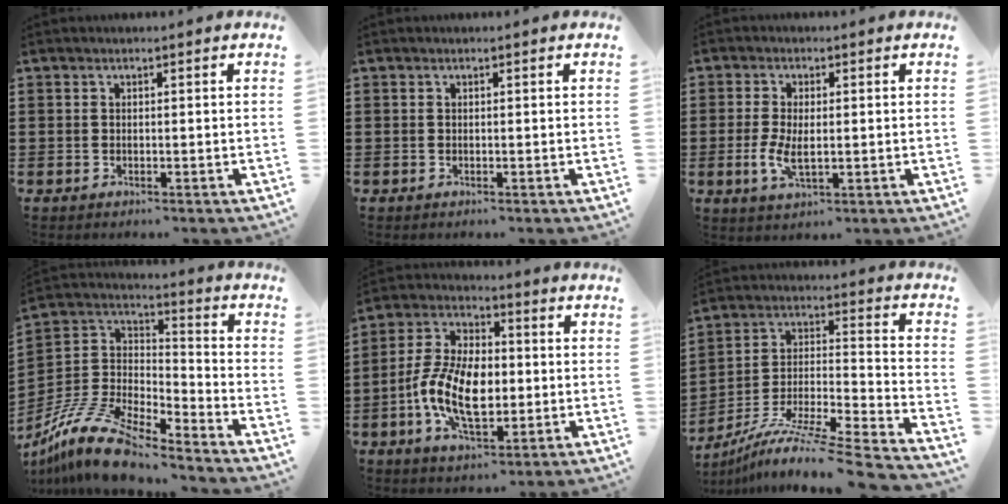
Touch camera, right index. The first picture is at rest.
{"total": 0.0}
{"total": 4.5, "force": [-0.3, 2.2, 3.9], "torque": [-0.085, -0.001, -0.008]}
{"total": 14.1, "force": [-11.8, 3.4, 6.8], "torque": [-0.149, 0.034, -0.233]}
{"total": 11.2, "force": [-2.1, 6.3, 9.0], "torque": [-0.210, 0.001, -0.043]}
{"total": 9.2, "force": [-7.6, 0.0, 5.1], "torque": [-0.090, -0.007, -0.155]}